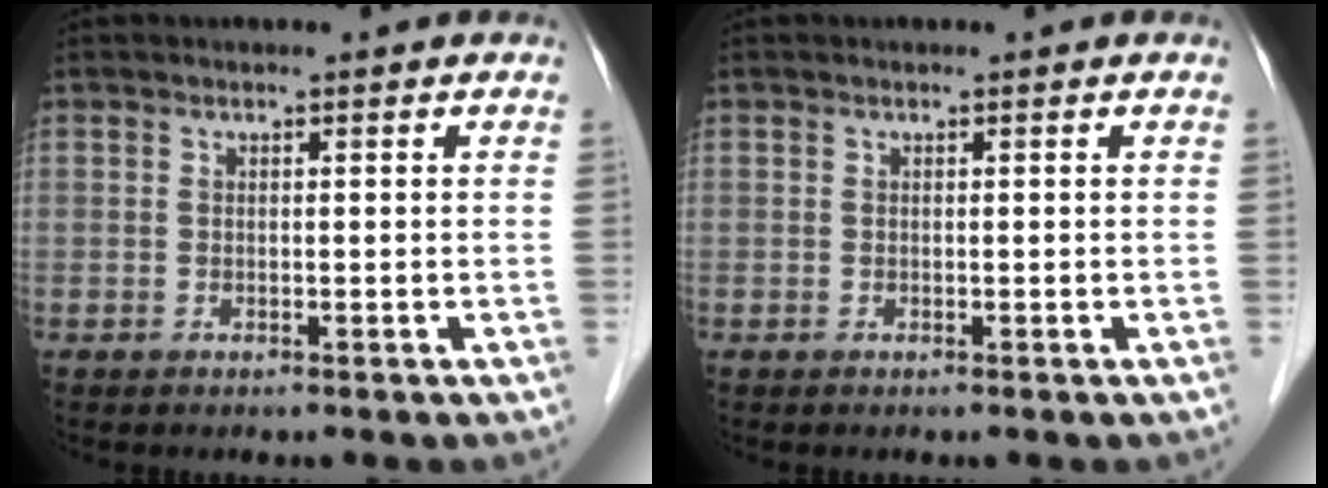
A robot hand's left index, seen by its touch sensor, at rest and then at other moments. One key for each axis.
{"total": 0.0}